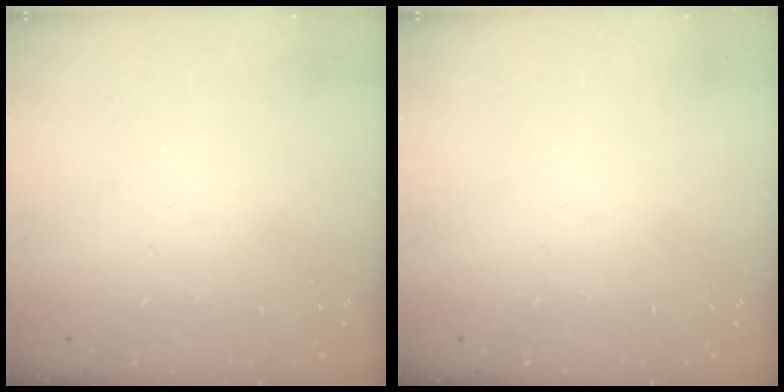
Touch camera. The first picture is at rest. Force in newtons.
{"total": 0.0}